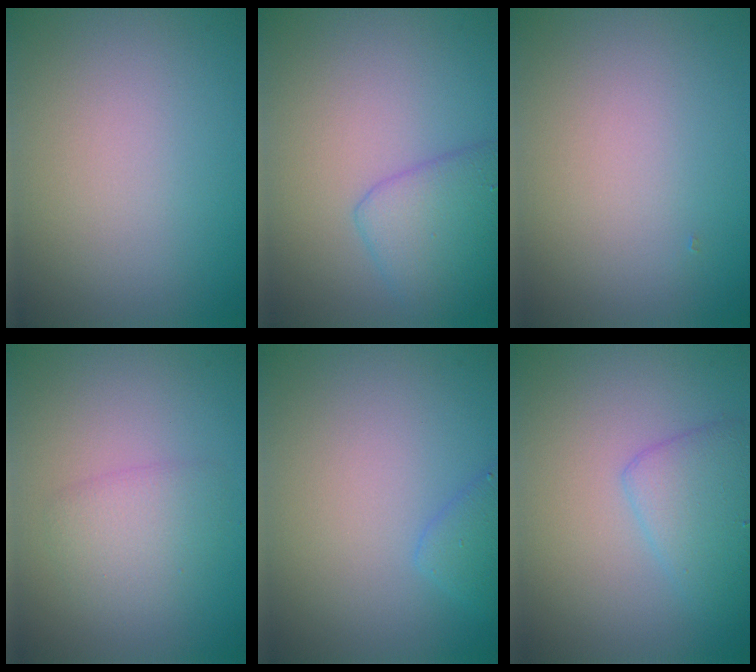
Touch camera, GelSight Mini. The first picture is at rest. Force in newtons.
{"total": 3.7, "press": 3.7, "slide": 0.1}
{"total": 0.0}
{"total": 2.4, "press": 2.4, "slide": 0.1}
{"total": 1.7, "press": 1.7, "slide": 0.1}
{"total": 3.1, "press": 3.1, "slide": 0.1}